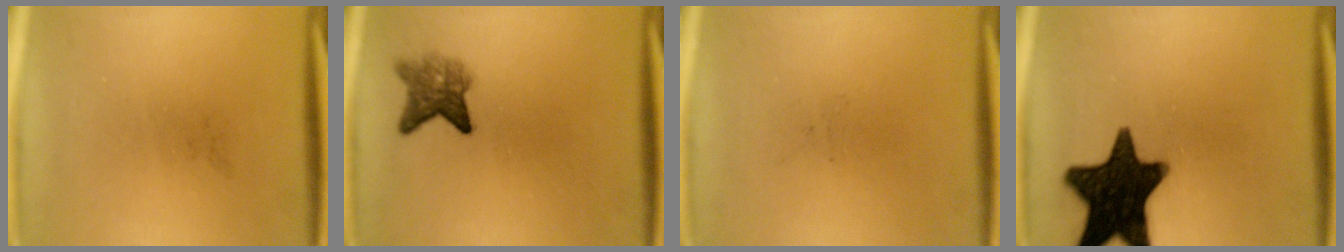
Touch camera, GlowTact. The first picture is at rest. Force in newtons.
{"total": 4.1}
{"total": 0.0}
{"total": 17.5}